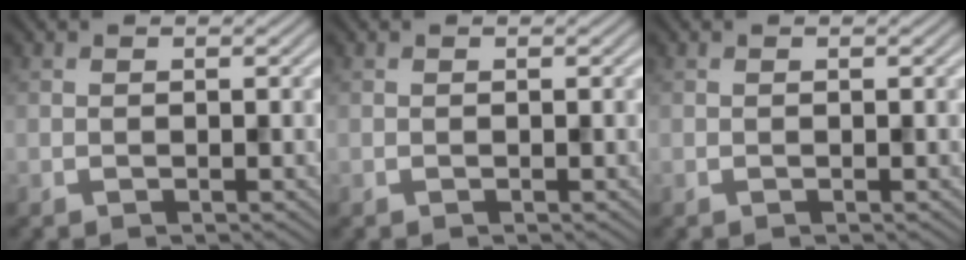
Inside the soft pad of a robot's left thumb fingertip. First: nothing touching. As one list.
[{"total": 0.0}, {"total": 0.0}]